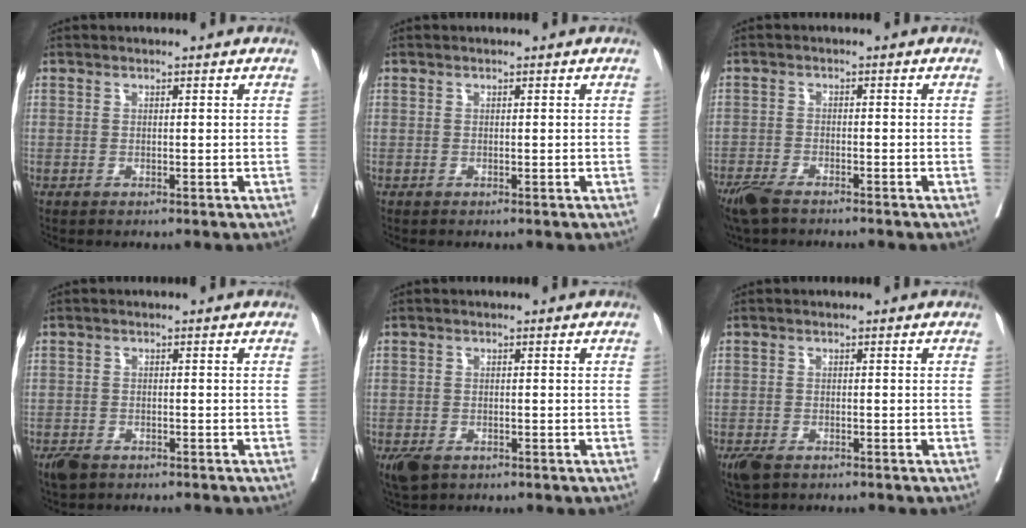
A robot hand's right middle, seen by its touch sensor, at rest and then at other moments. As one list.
[{"total": 0.0}, {"total": 5.5, "force": [-4.4, 1.1, 3.0], "torque": [-0.056, -0.012, -0.079]}, {"total": 4.0, "force": [-3.3, 1.6, 1.7], "torque": [-0.029, -0.006, -0.050]}, {"total": 4.3, "force": [-2.8, 2.4, 2.3], "torque": [-0.047, -0.009, -0.044]}, {"total": 4.6, "force": [-3.5, 1.7, 2.4], "torque": [-0.045, -0.012, -0.055]}]